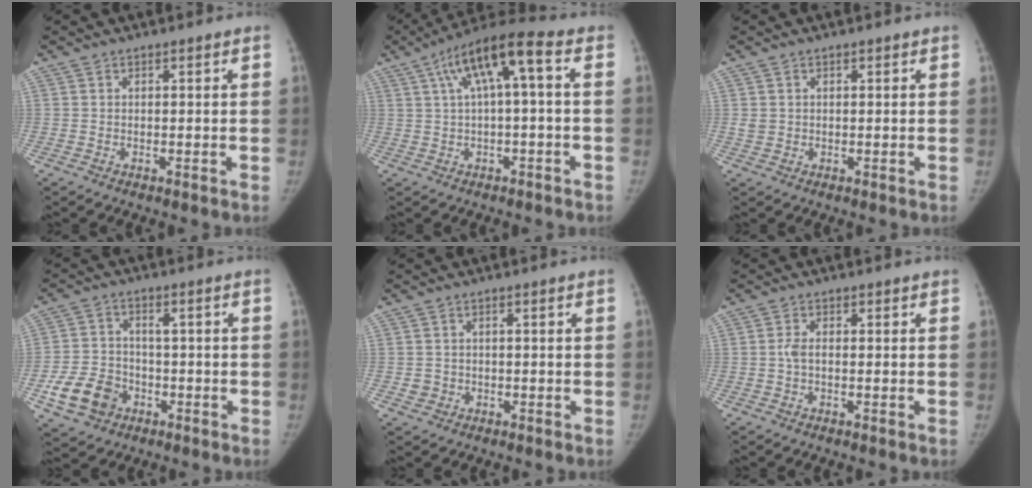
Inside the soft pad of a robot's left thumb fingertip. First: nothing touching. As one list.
[{"total": 10.8, "force": [2.0, 2.6, 10.3], "torque": [-0.195, 0.048, 0.030]}, {"total": 1.6, "force": [0.1, 1.5, 0.6], "torque": [-0.005, 0.001, 0.006]}, {"total": 9.1, "force": [-3.7, 7.2, 4.2], "torque": [-0.063, 0.022, -0.059]}, {"total": 1.8, "force": [-0.5, 1.7, 0.5], "torque": [-0.003, 0.009, -0.001]}, {"total": 2.0, "force": [-0.3, 1.1, 1.7], "torque": [-0.033, 0.004, -0.010]}]